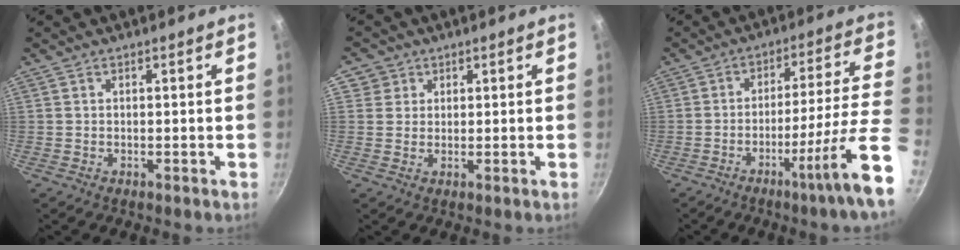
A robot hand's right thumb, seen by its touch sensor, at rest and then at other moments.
{"total": 3.4, "force": [1.2, 3.1, 0.3], "torque": [0.028, 0.006, 0.016]}
{"total": 16.9, "force": [-7.3, 0.1, 15.2], "torque": [-0.199, 0.033, -0.114]}